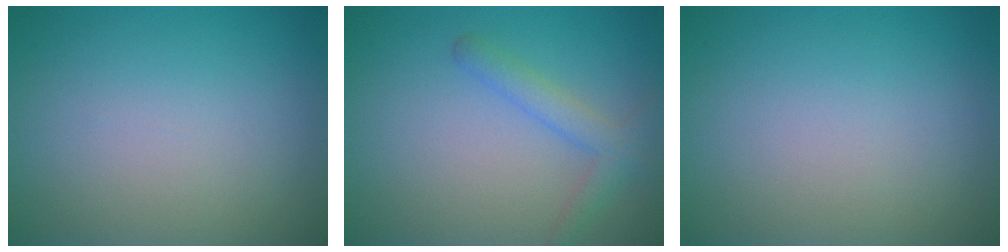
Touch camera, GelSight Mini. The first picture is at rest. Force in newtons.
{"total": 2.3, "press": 2.3, "slide": 0.1}
{"total": 0.0}